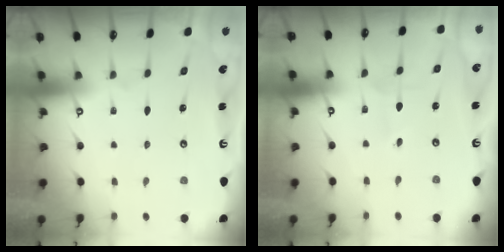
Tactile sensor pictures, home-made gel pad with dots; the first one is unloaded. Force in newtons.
{"total": 0.6, "press": 0.6, "slide": 0.0}